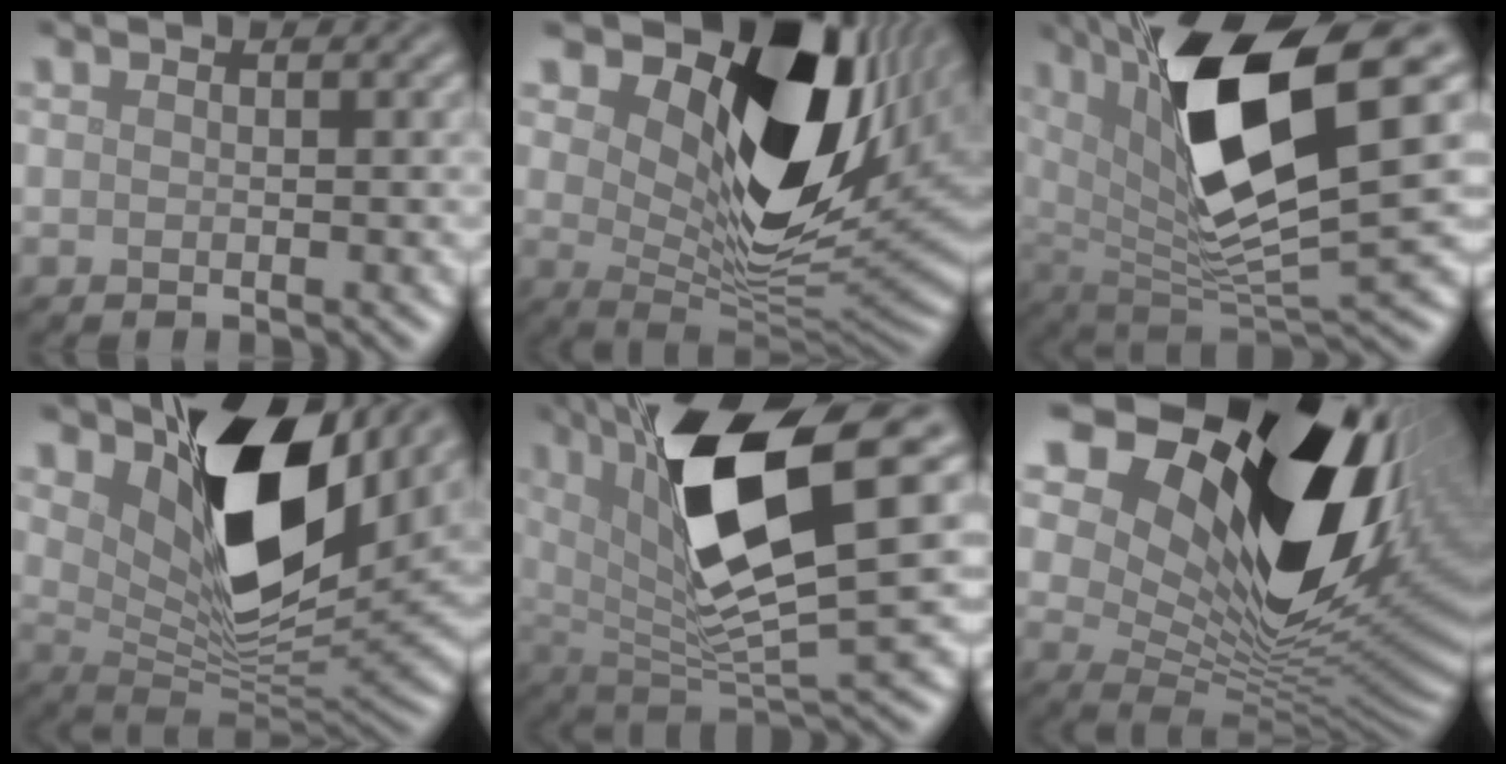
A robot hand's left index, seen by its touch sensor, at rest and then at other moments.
{"total": 14.9, "force": [6.3, 8.0, 10.9], "torque": [-0.162, -0.008, 0.114]}
{"total": 13.0, "force": [4.6, 3.8, 11.5], "torque": [-0.211, -0.005, 0.087]}
{"total": 11.5, "force": [5.2, 5.6, 8.6], "torque": [-0.143, -0.020, 0.105]}
{"total": 11.7, "force": [4.1, 3.1, 10.5], "torque": [-0.184, -0.008, 0.080]}
{"total": 19.5, "force": [8.0, 11.5, 13.6], "torque": [-0.224, 0.011, 0.155]}